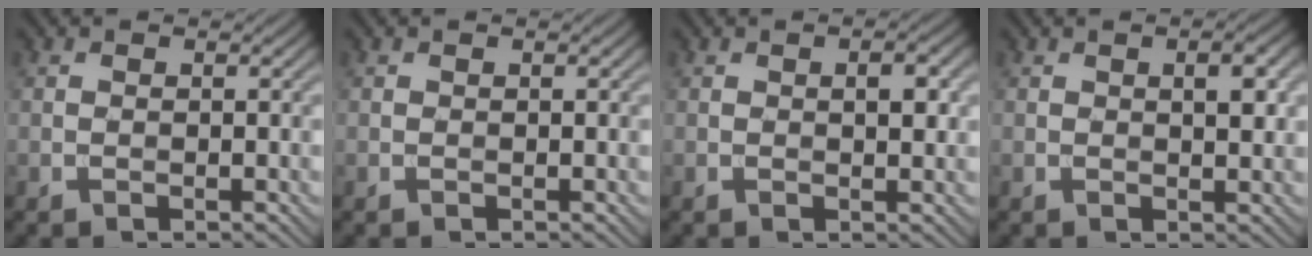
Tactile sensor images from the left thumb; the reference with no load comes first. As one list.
[{"total": 0.0}, {"total": 2.3, "force": [0.4, 0.8, 2.1], "torque": [-0.031, 0.001, 0.005]}, {"total": 2.9, "force": [0.7, 0.9, 2.7], "torque": [-0.044, 0.001, 0.012]}]